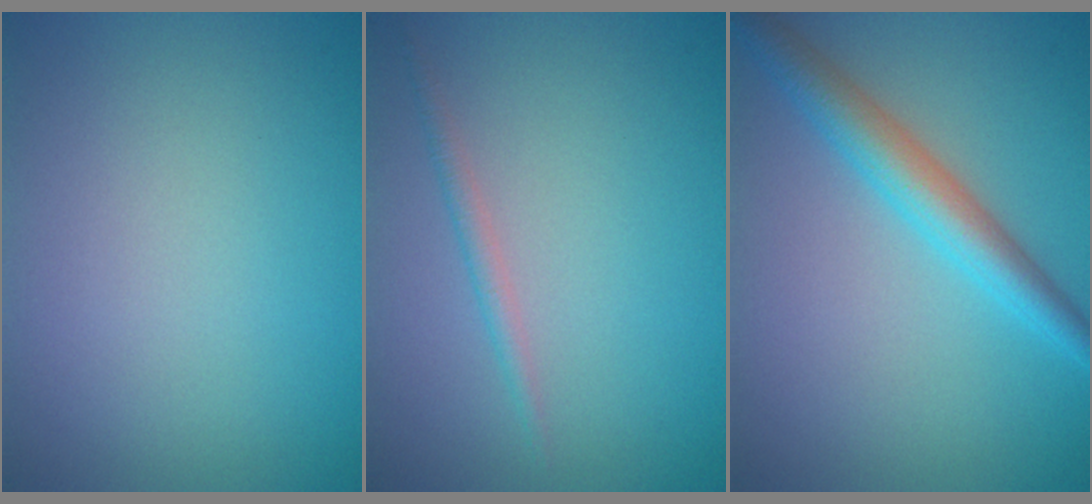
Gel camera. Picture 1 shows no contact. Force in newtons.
{"total": 1.2, "press": 1.2, "slide": 0.0}
{"total": 4.1, "press": 4.1, "slide": 0.1}